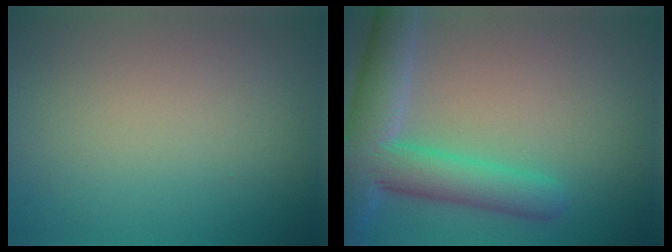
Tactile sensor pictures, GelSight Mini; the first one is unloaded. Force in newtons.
{"total": 7.3, "press": 7.2, "slide": 0.5}